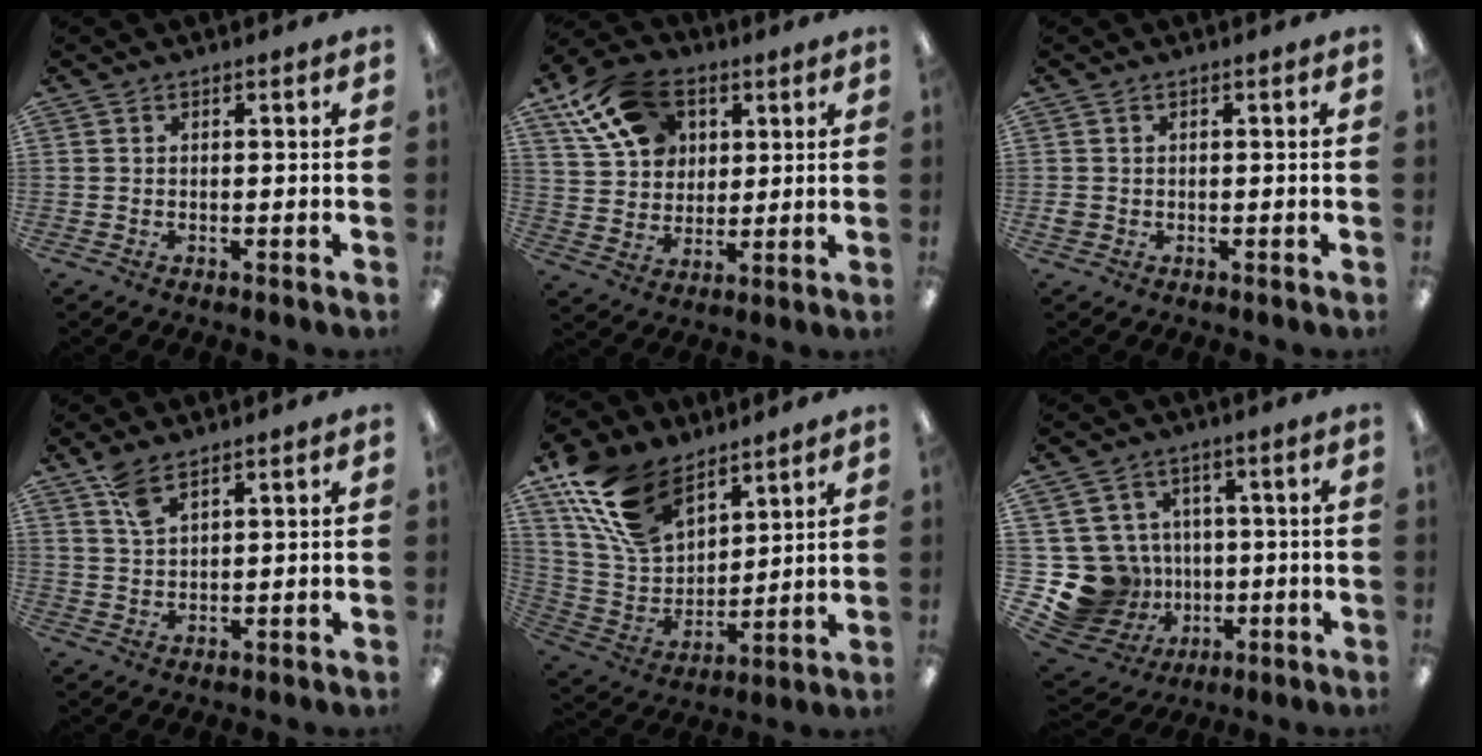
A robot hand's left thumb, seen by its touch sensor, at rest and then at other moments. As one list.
[{"total": 17.6, "force": [9.2, 12.3, 8.6], "torque": [-0.157, -0.025, 0.178]}, {"total": 1.7, "force": [0.2, 1.5, 0.8], "torque": [-0.016, 0.004, 0.003]}, {"total": 4.9, "force": [3.6, 1.7, 2.9], "torque": [-0.059, -0.011, 0.065]}, {"total": 18.9, "force": [12.4, 10.6, 9.6], "torque": [-0.216, -0.049, 0.235]}, {"total": 16.7, "force": [-2.3, 15.3, 6.2], "torque": [-0.150, 0.007, -0.006]}]